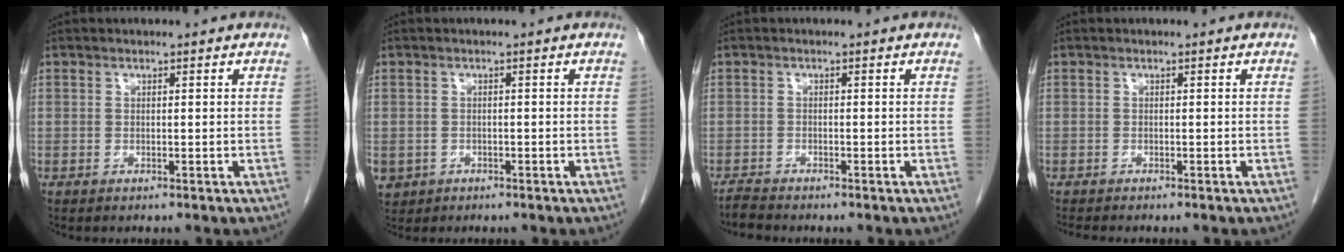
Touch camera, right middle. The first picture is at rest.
{"total": 4.0, "force": [-2.0, 3.4, 0.8], "torque": [-0.020, 0.001, -0.029]}
{"total": 1.6, "force": [-1.6, -0.1, 0.1], "torque": [-0.007, -0.009, -0.033]}
{"total": 2.1, "force": [-1.9, 0.2, 0.9], "torque": [-0.020, -0.006, -0.028]}